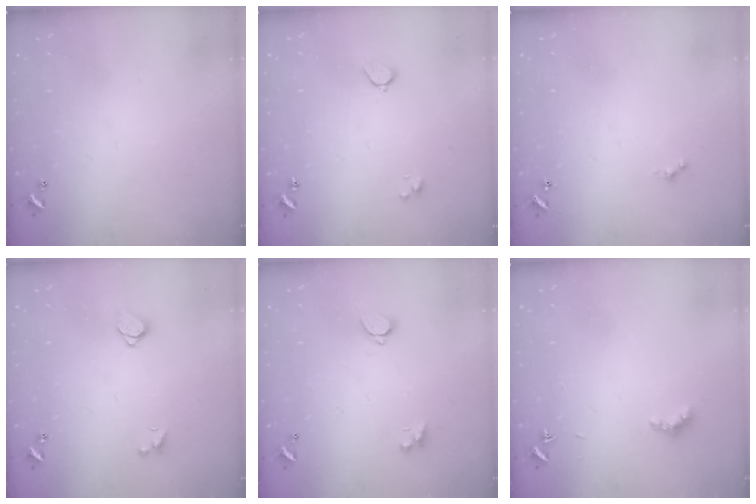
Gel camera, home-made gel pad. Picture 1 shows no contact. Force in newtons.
{"total": 2.0, "press": 1.9, "slide": 0.6}
{"total": 0.0}
{"total": 1.5, "press": 1.5, "slide": 0.3}
{"total": 2.2, "press": 2.0, "slide": 0.9}
{"total": 3.5, "press": 3.4, "slide": 1.0}